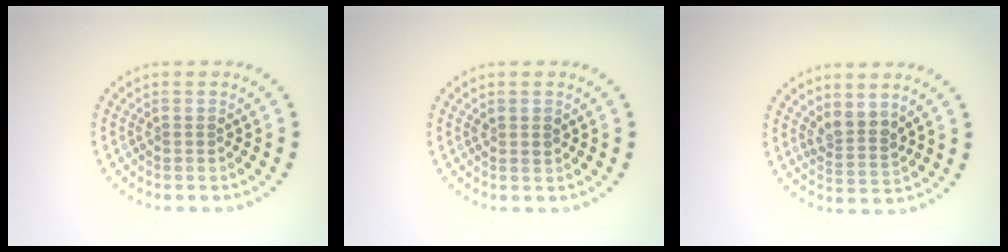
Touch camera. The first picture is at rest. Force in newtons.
{"total": 0.8, "press": 0.7, "slide": 0.3}
{"total": 2.3, "press": 1.8, "slide": 1.4}